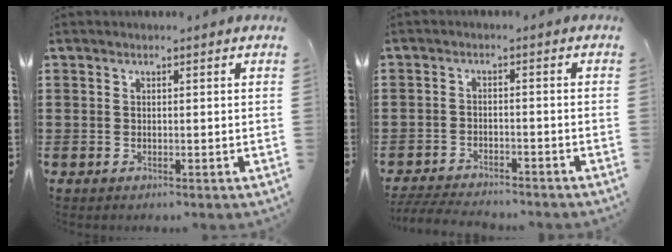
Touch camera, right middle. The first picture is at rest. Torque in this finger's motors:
{"motor_torque": [0.06, 0.03, 0.03, 0.05]}